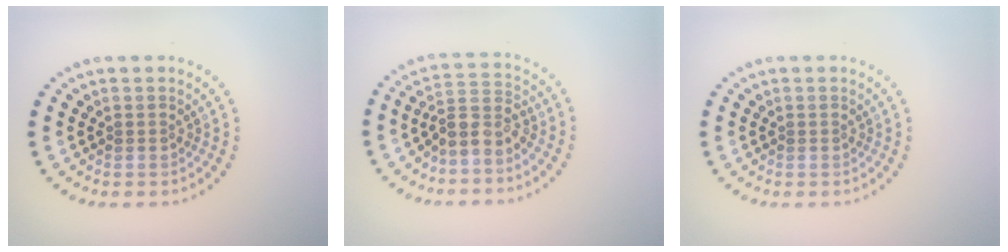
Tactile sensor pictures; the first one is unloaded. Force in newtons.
{"total": 3.1, "press": 2.4, "slide": 1.9}
{"total": 0.0}